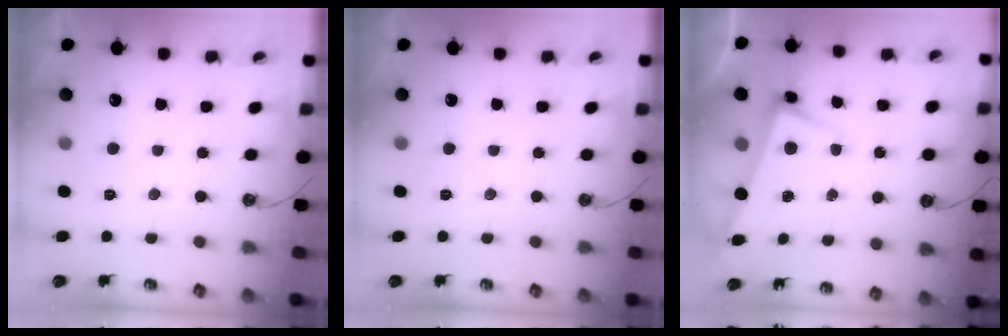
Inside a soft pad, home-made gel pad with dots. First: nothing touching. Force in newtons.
{"total": 0.0}
{"total": 2.6, "press": 2.5, "slide": 0.7}